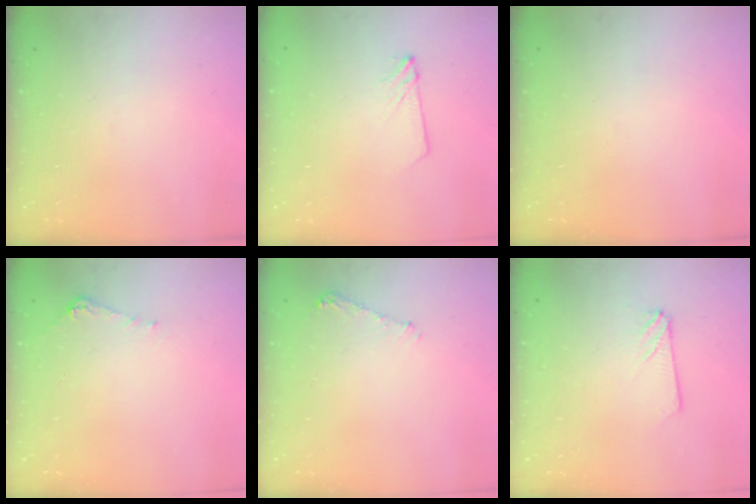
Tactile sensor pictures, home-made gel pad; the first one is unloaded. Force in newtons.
{"total": 2.8, "press": 2.8, "slide": 0.3}
{"total": 0.0}
{"total": 5.1, "press": 5.0, "slide": 0.7}
{"total": 5.3, "press": 5.2, "slide": 0.6}
{"total": 2.4, "press": 2.4, "slide": 0.3}